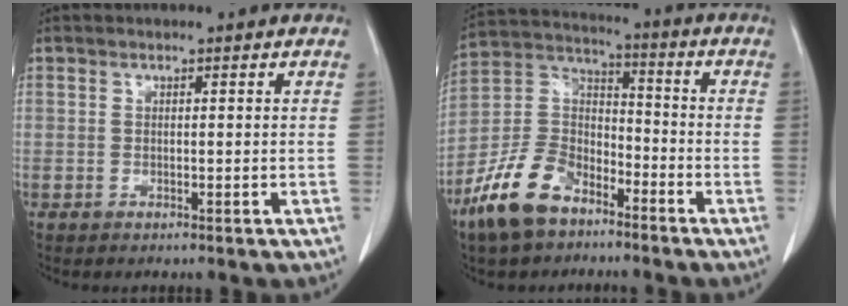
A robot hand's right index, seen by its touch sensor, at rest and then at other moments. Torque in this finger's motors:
{"motor_torque": [0.02, -0.33, -0.13, -0.21]}